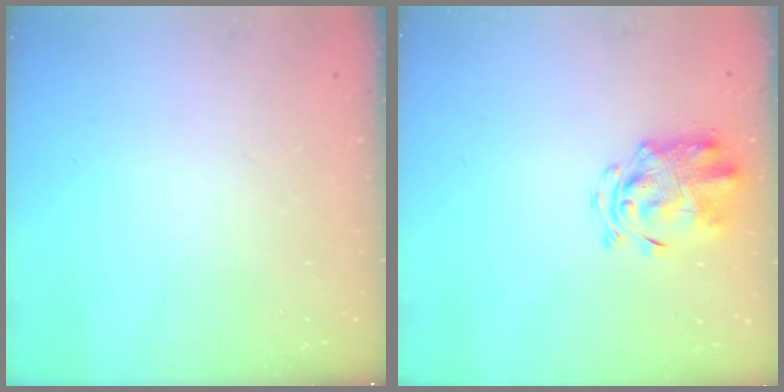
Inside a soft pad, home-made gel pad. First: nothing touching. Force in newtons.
{"total": 4.0, "press": 3.7, "slide": 1.3}